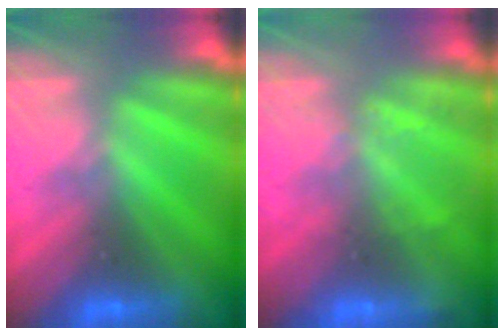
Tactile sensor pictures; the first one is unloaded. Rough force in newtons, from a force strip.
{"total": 2.3}